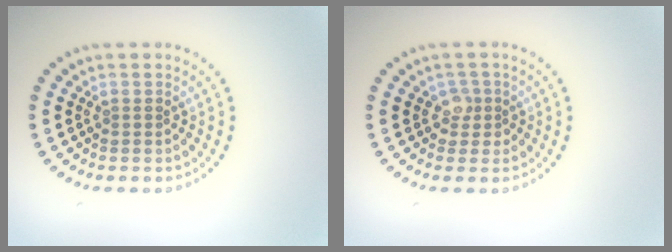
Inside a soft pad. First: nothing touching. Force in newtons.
{"total": 1.6, "press": 1.4, "slide": 0.9}